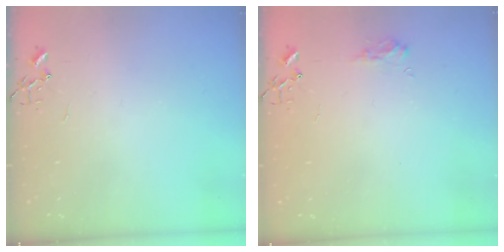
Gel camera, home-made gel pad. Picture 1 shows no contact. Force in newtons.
{"total": 8.3, "press": 8.3, "slide": 0.6}